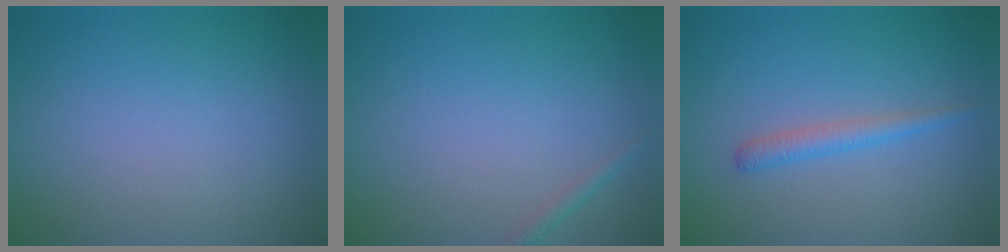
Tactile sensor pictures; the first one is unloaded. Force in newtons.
{"total": 0.9, "press": 0.9, "slide": 0.0}
{"total": 1.7, "press": 1.7, "slide": 0.1}